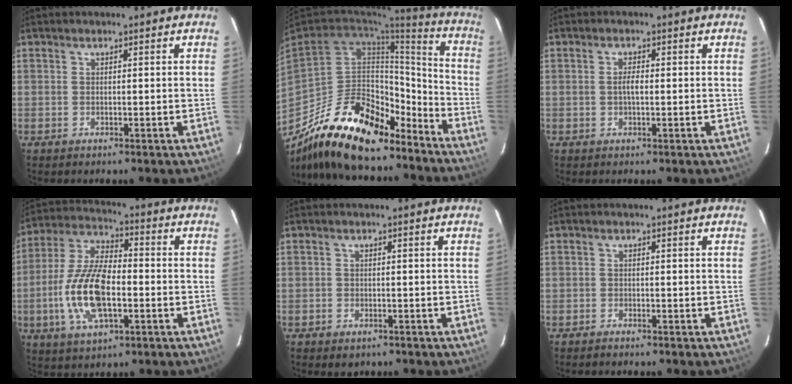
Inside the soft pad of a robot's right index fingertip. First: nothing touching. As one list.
[{"total": 26.7, "force": [-19.6, 11.7, 13.9], "torque": [-0.261, 0.017, -0.302]}, {"total": 1.8, "force": [-0.1, 0.6, 1.7], "torque": [-0.033, 0.003, -0.003]}, {"total": 15.3, "force": [-3.5, 6.6, 13.3], "torque": [-0.282, 0.002, -0.067]}, {"total": 2.5, "force": [-1.5, 1.8, 0.8], "torque": [-0.020, -0.003, -0.019]}, {"total": 1.4, "force": [-1.3, 0.3, 0.4], "torque": [-0.018, -0.002, -0.023]}]